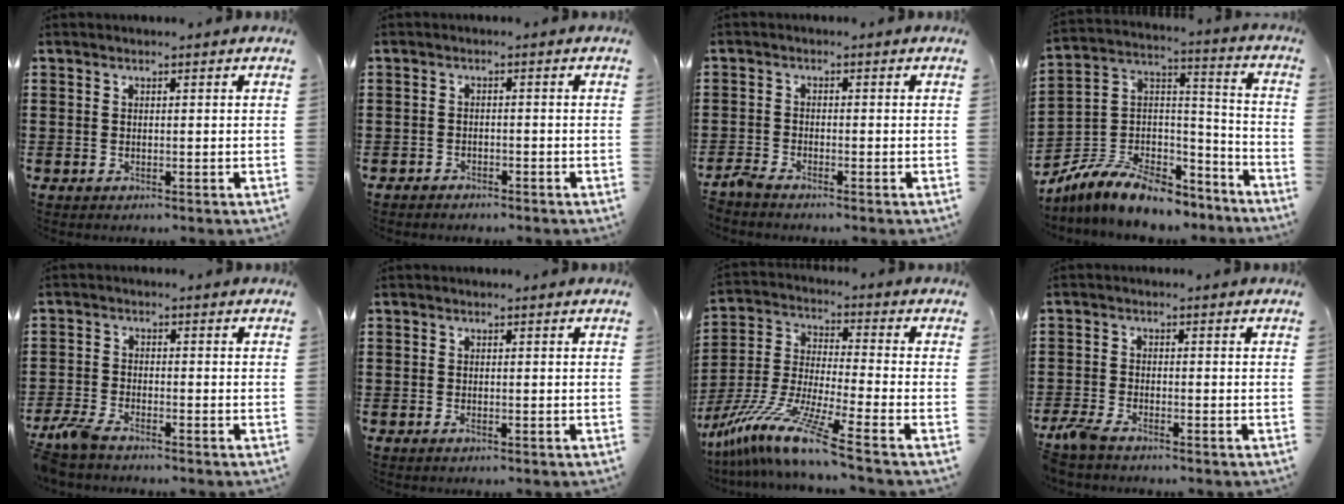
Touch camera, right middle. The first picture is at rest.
{"total": 1.6, "force": [-1.5, 0.3, -0.1], "torque": [-0.004, 0.001, -0.034]}
{"total": 1.9, "force": [-1.8, 0.0, 0.6], "torque": [-0.028, -0.003, -0.041]}
{"total": 9.1, "force": [-7.7, 2.9, 3.8], "torque": [-0.090, 0.009, -0.157]}
{"total": 3.9, "force": [-3.4, 0.7, 1.8], "torque": [-0.059, -0.008, -0.073]}
{"total": 0.6, "force": [-0.4, 0.2, 0.4], "torque": [-0.008, -0.006, -0.006]}
{"total": 11.1, "force": [-8.7, -0.4, 6.9], "torque": [-0.151, -0.011, -0.177]}
{"total": 3.1, "force": [-2.6, 0.5, 1.7], "torque": [-0.049, -0.006, -0.056]}